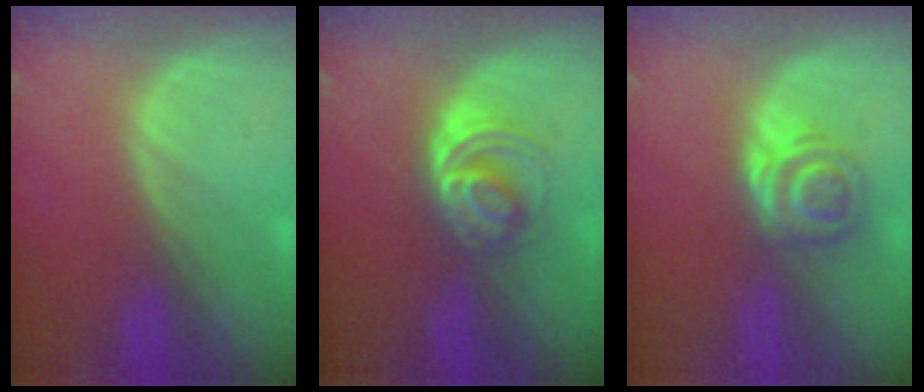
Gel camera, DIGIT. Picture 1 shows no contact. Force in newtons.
{"total": 6.1, "press": 5.3, "slide": 3.0}
{"total": 5.3, "press": 5.0, "slide": 1.7}